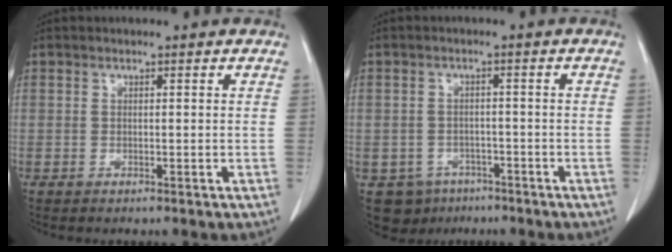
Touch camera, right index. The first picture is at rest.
{"total": 5.8, "force": [-3.5, 4.6, 0.8], "torque": [-0.011, 0.007, -0.045]}